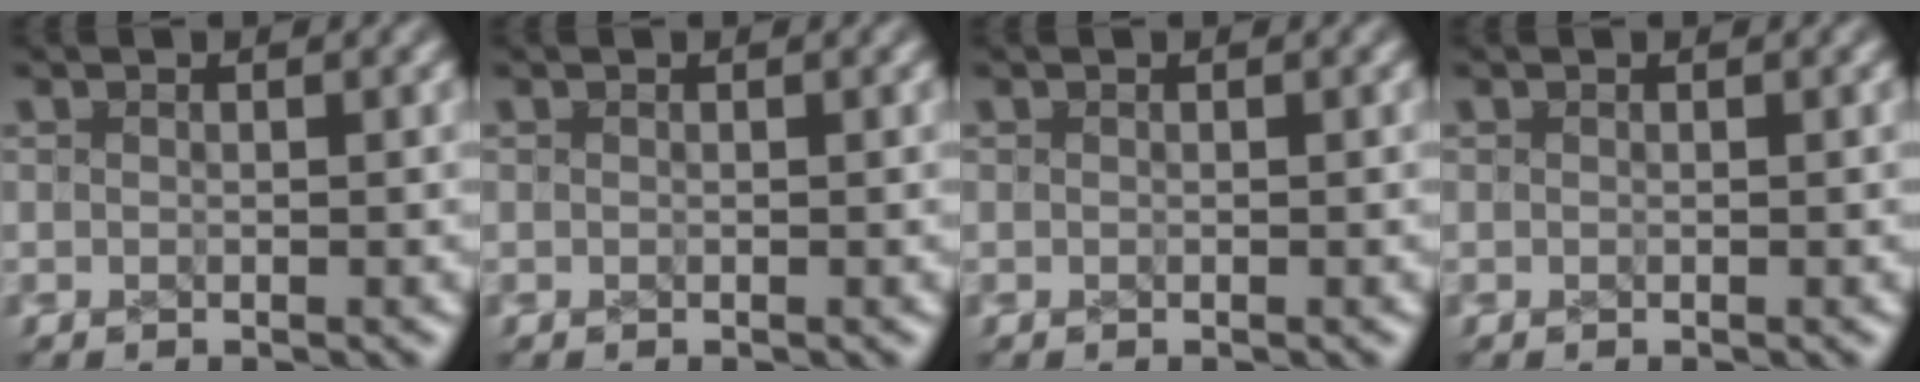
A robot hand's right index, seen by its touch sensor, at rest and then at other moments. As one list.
[{"total": 0.0}, {"total": 0.0}, {"total": 0.0}]